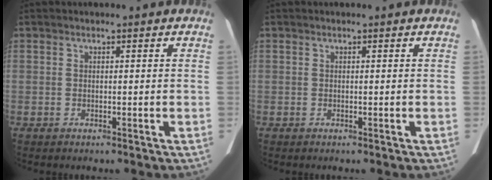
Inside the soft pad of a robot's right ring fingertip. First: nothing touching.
{"total": 0.0}